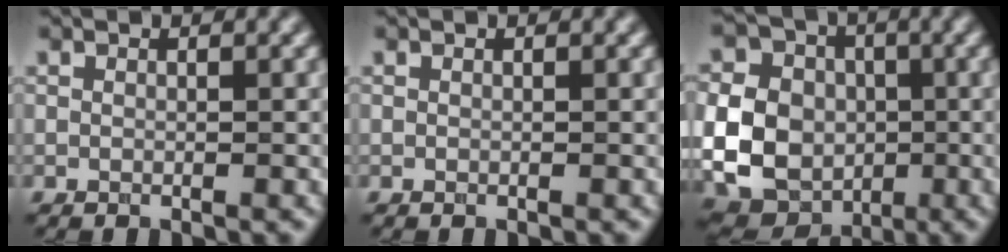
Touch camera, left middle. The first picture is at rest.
{"total": 0.0}
{"total": 11.9, "force": [-1.5, 10.3, 5.9], "torque": [-0.118, -0.014, -0.044]}